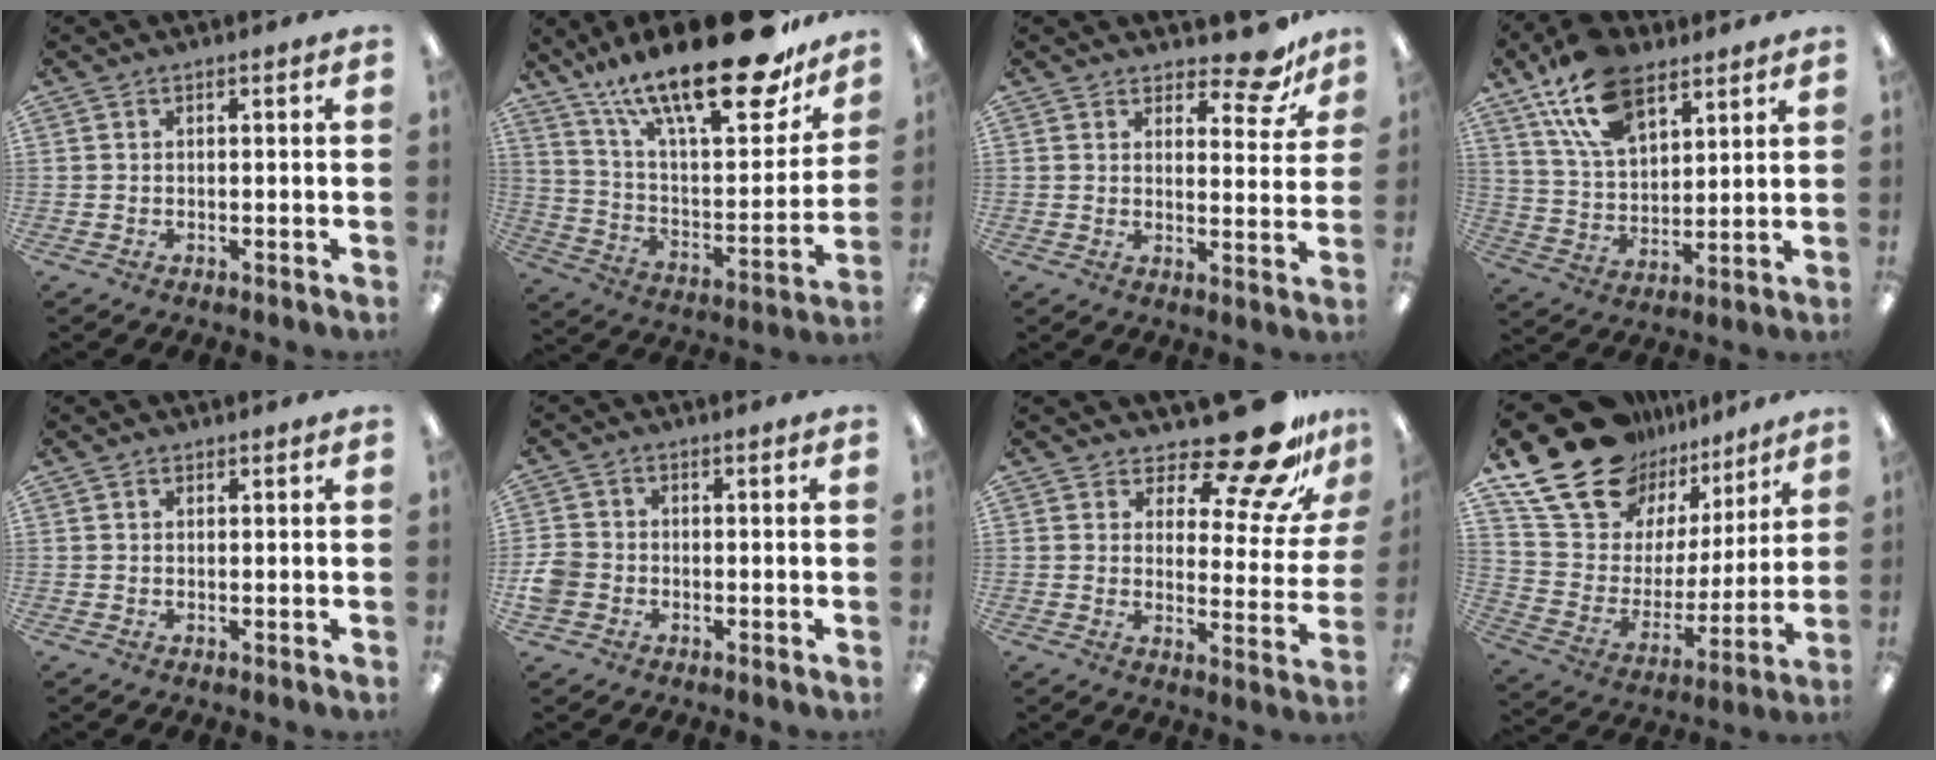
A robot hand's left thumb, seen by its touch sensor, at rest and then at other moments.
{"total": 27.4, "force": [18.4, 9.1, 18.1], "torque": [-0.274, -0.119, 0.308]}
{"total": 8.7, "force": [6.9, 3.3, 4.3], "torque": [-0.041, -0.047, 0.115]}
{"total": 16.7, "force": [10.1, 9.3, 9.5], "torque": [-0.181, -0.029, 0.189]}
{"total": 0.8, "force": [0.5, 0.5, 0.3], "torque": [-0.007, 0.003, 0.008]}
{"total": 4.5, "force": [-1.4, 3.9, 1.8], "torque": [-0.035, 0.011, -0.024]}
{"total": 17.8, "force": [14.5, 5.1, 9.0], "torque": [-0.130, -0.108, 0.239]}
{"total": 22.6, "force": [16.4, 13.0, 8.4], "torque": [-0.161, -0.110, 0.311]}